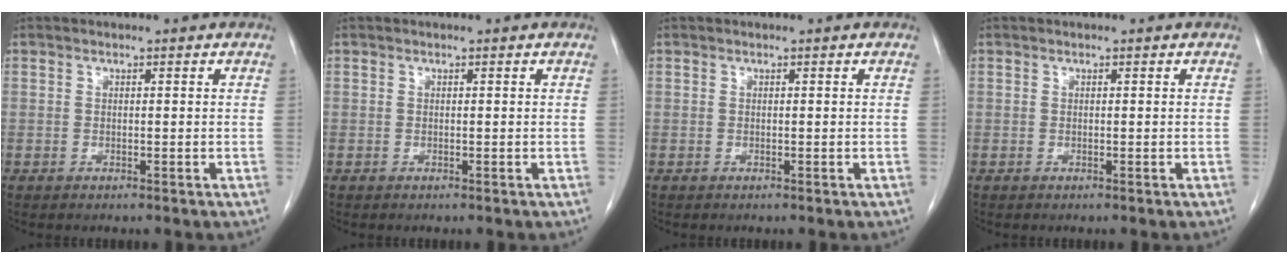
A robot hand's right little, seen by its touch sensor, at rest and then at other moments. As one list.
[{"total": 0.0}, {"total": 0.0}, {"total": 0.0}]